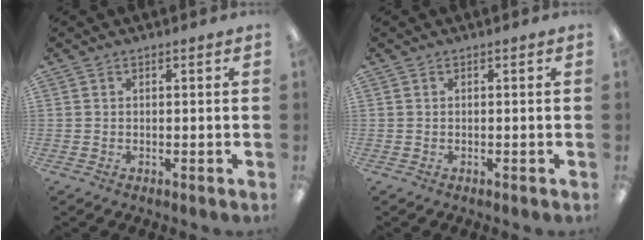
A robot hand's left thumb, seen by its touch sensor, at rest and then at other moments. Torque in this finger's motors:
{"motor_torque": [0.00, 0.00, 0.09, -0.09, 0.00]}